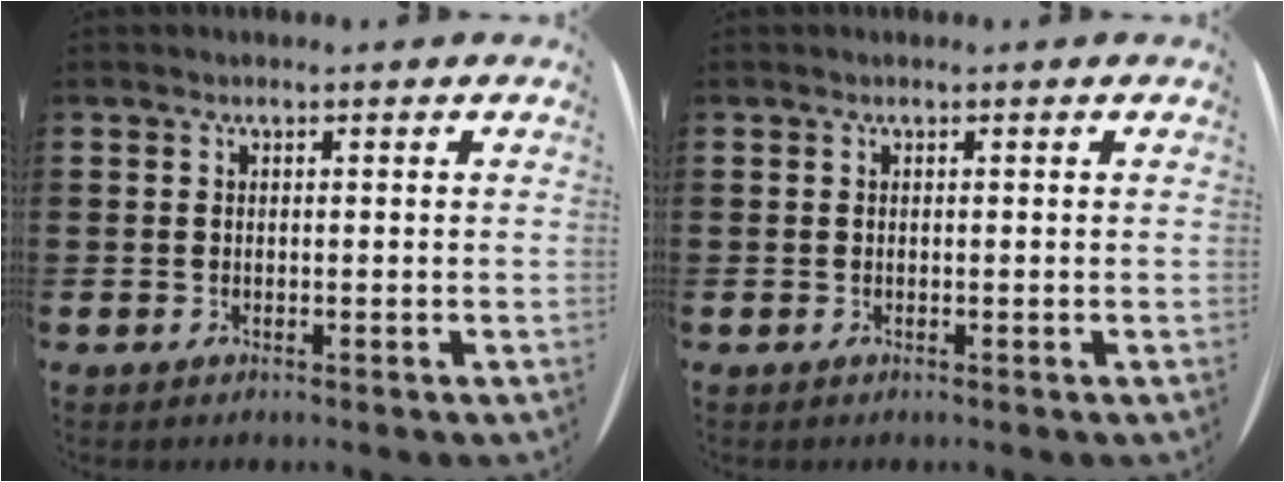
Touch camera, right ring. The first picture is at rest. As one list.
[{"total": 0.0}]